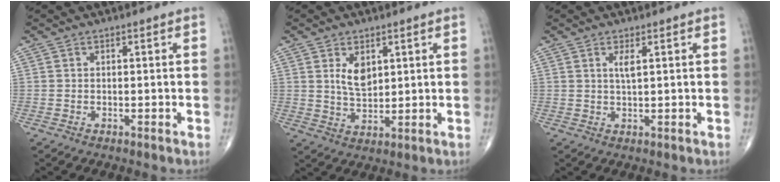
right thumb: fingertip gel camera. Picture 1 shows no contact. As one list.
[{"total": 5.5, "force": [2.0, 3.2, 4.0], "torque": [-0.056, -0.018, 0.042]}, {"total": 2.1, "force": [0.9, 0.4, 1.9], "torque": [-0.041, -0.006, 0.018]}]